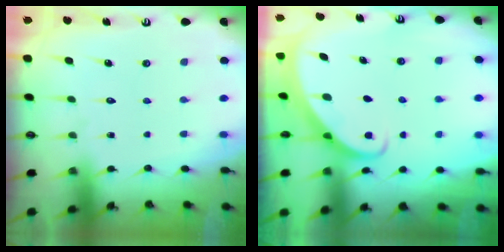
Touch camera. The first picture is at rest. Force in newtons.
{"total": 2.5, "press": 2.5, "slide": 0.3}